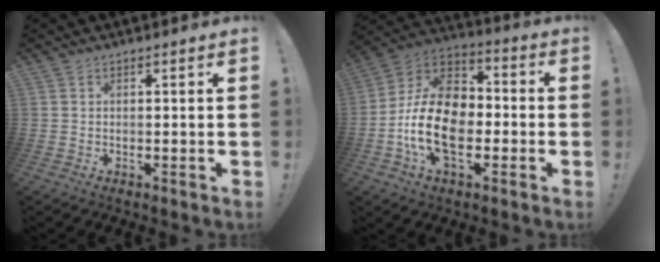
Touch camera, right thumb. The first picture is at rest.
{"total": 20.5, "force": [-4.4, 13.5, 14.8], "torque": [-0.272, 0.031, -0.065]}